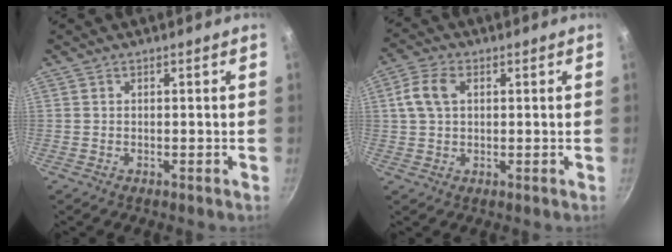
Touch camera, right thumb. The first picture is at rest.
{"total": 6.0, "force": [1.5, 4.0, 4.2], "torque": [-0.079, 0.013, 0.023]}